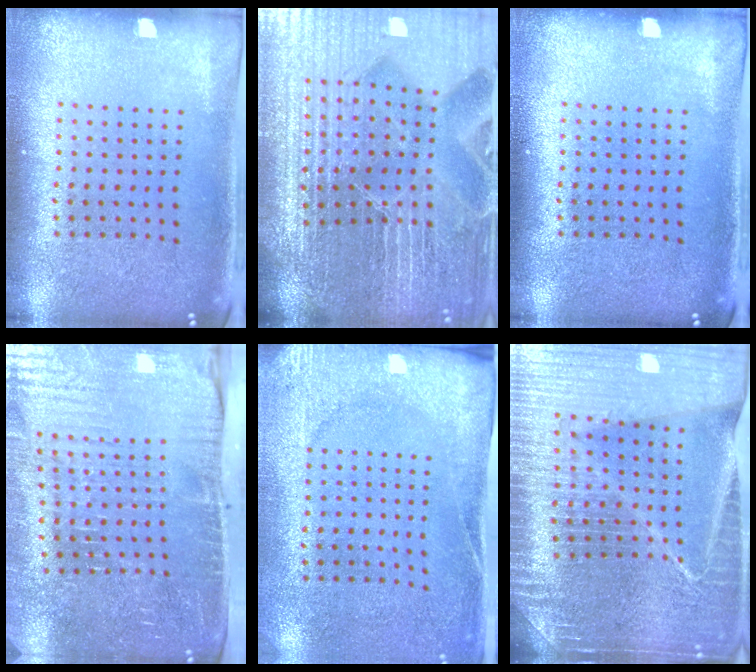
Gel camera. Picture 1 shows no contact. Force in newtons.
{"total": 5.8, "press": 5.3, "slide": 2.3}
{"total": 0.0}
{"total": 4.7, "press": 4.5, "slide": 1.5}
{"total": 2.7, "press": 2.2, "slide": 1.7}
{"total": 5.6, "press": 5.0, "slide": 2.4}